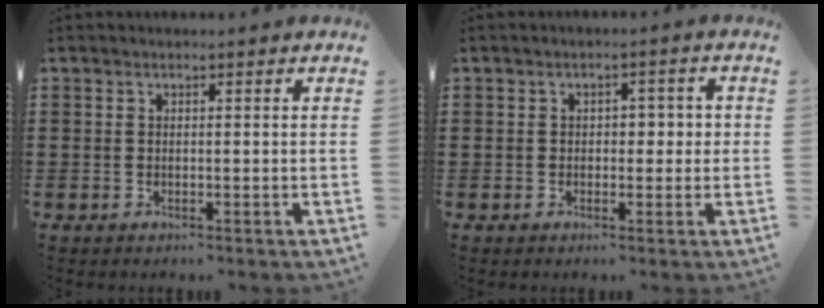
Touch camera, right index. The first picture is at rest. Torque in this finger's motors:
{"motor_torque": [0.57, 0.46, 0.06, 0.00]}